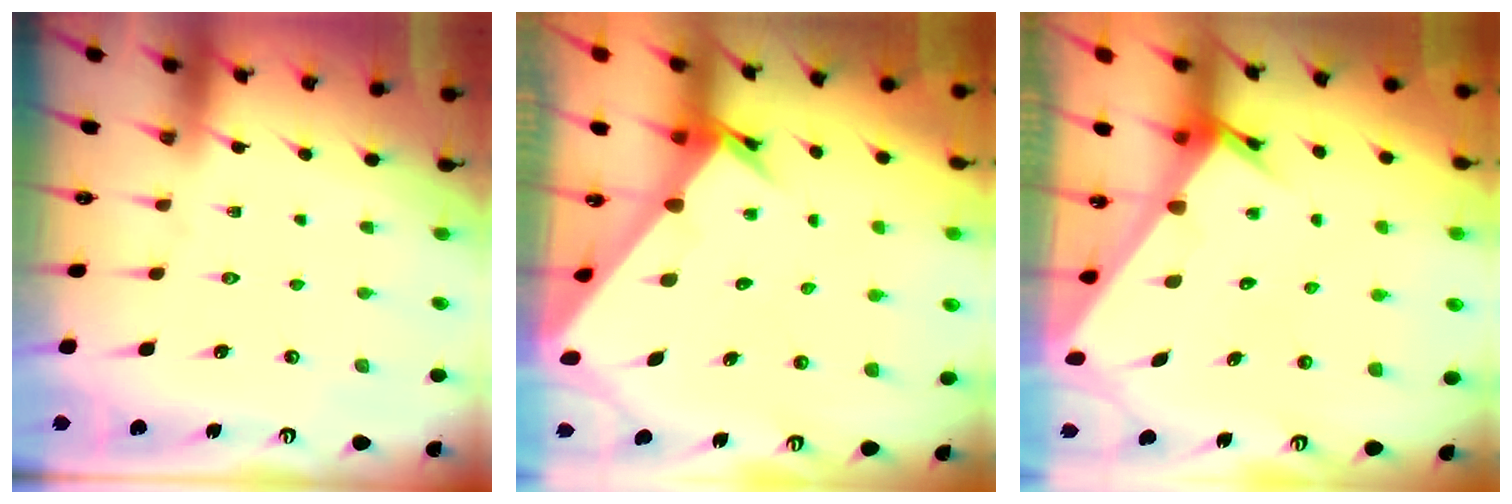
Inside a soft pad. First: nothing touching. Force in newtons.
{"total": 3.6, "press": 3.6, "slide": 0.3}
{"total": 3.7, "press": 3.7, "slide": 0.2}